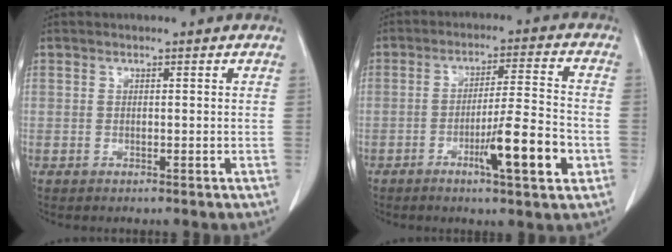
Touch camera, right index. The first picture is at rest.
{"total": 9.7, "force": [-3.6, 0.5, 9.0], "torque": [-0.143, -0.005, -0.058]}